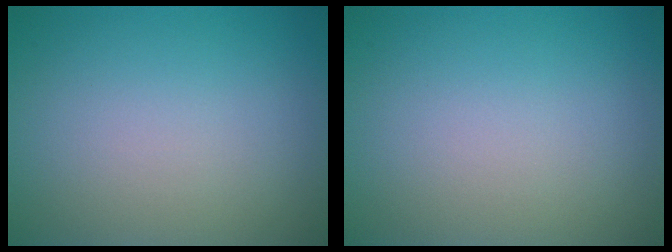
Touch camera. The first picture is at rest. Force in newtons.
{"total": 0.0}